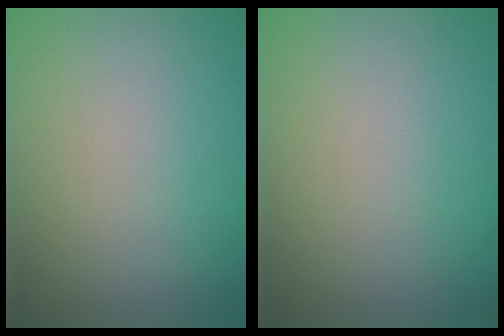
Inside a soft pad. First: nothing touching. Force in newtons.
{"total": 0.0}